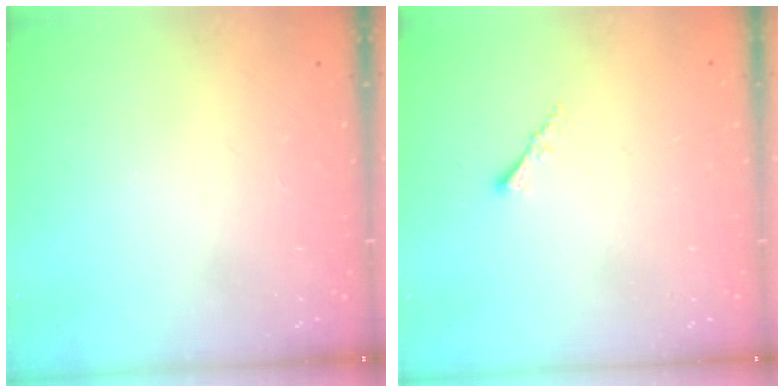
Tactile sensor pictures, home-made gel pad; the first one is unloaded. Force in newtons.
{"total": 1.5, "press": 1.5, "slide": 0.4}